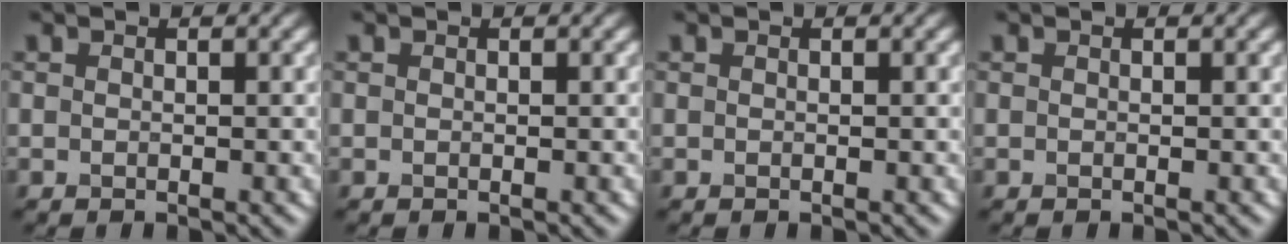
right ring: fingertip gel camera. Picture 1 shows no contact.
{"total": 0.0}
{"total": 0.0}
{"total": 0.0}